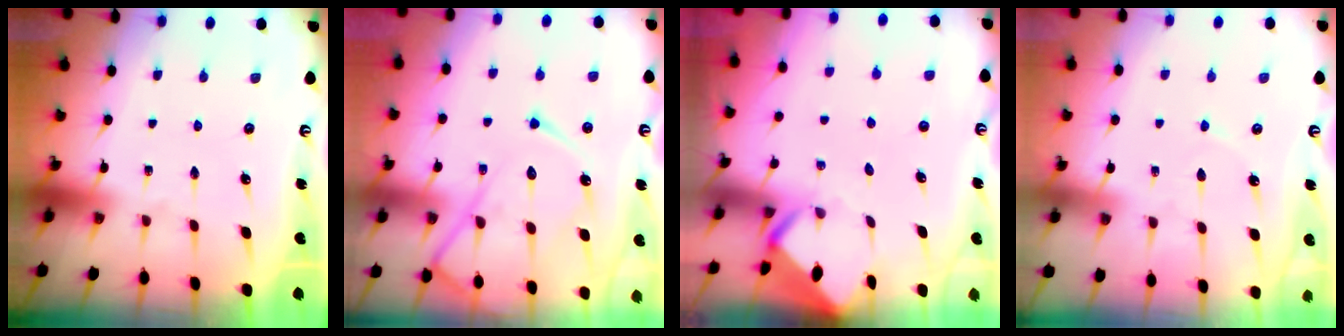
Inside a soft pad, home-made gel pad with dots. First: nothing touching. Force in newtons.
{"total": 14.6, "press": 14.5, "slide": 1.5}
{"total": 3.4, "press": 3.4, "slide": 0.3}
{"total": 2.6, "press": 2.5, "slide": 0.3}